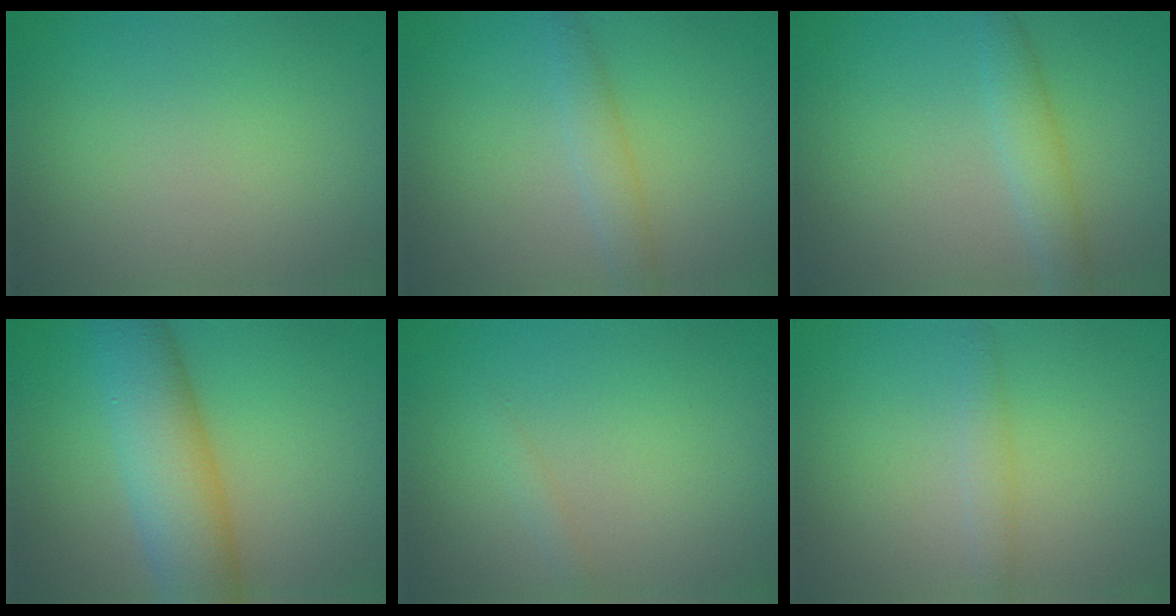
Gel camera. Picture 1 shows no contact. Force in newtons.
{"total": 2.2, "press": 2.2, "slide": 0.0}
{"total": 2.7, "press": 2.7, "slide": 0.2}
{"total": 8.7, "press": 8.7, "slide": 0.3}
{"total": 0.7, "press": 0.7, "slide": 0.1}
{"total": 1.4, "press": 1.4, "slide": 0.0}